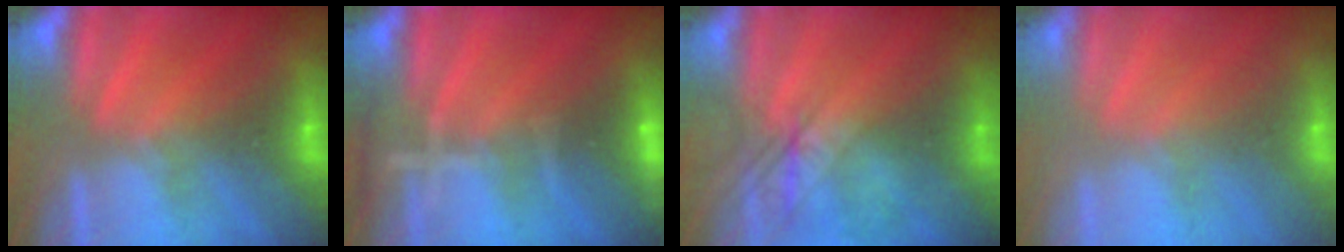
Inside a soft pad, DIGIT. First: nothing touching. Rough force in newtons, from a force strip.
{"total": 9.1}
{"total": 2.5}
{"total": 2.7}